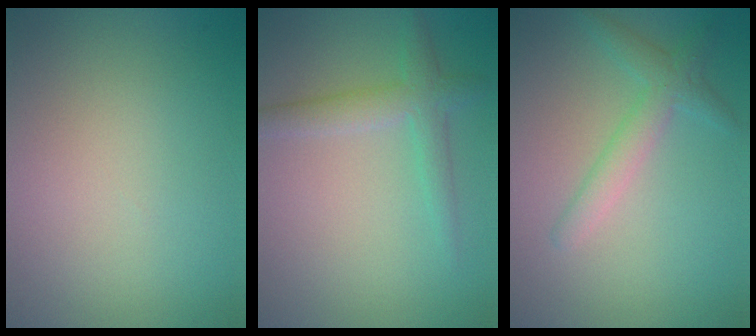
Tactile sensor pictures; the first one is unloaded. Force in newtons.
{"total": 2.8, "press": 2.8, "slide": 0.1}
{"total": 2.6, "press": 2.6, "slide": 0.1}